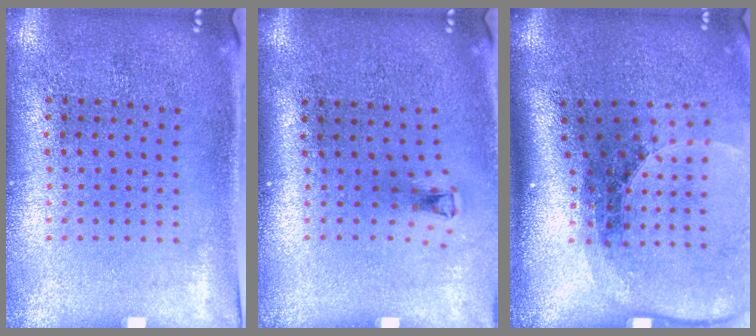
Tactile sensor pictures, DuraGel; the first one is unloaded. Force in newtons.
{"total": 0.7, "press": 0.4, "slide": 0.6}
{"total": 2.6, "press": 1.9, "slide": 1.8}